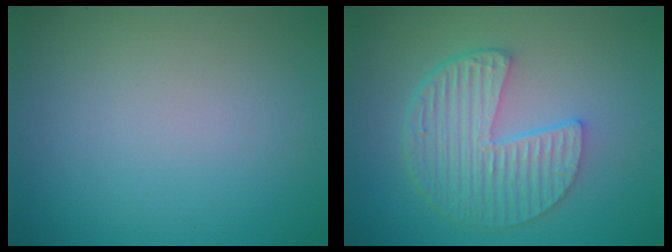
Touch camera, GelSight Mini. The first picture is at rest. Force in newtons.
{"total": 5.9, "press": 4.3, "slide": 4.0}